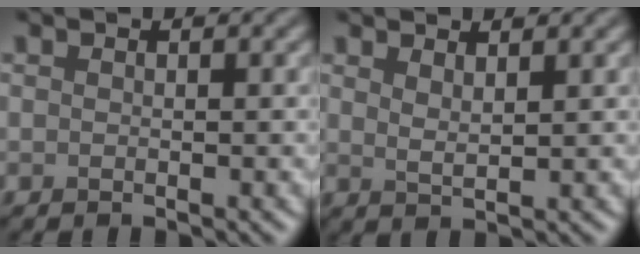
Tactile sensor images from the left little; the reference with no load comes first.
{"total": 1.6, "force": [1.3, 0.4, 0.9], "torque": [-0.017, -0.001, 0.023]}